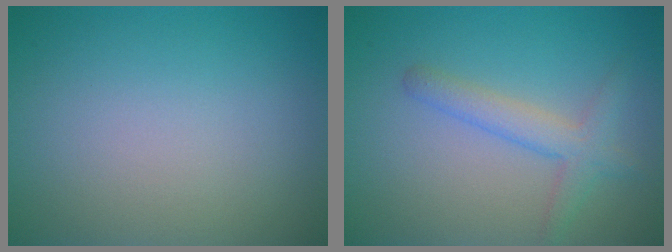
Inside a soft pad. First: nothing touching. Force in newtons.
{"total": 2.9, "press": 2.8, "slide": 0.2}